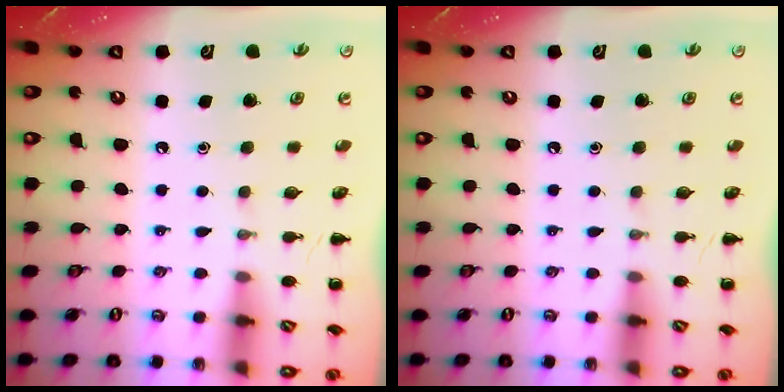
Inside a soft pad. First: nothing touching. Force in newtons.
{"total": 0.0}